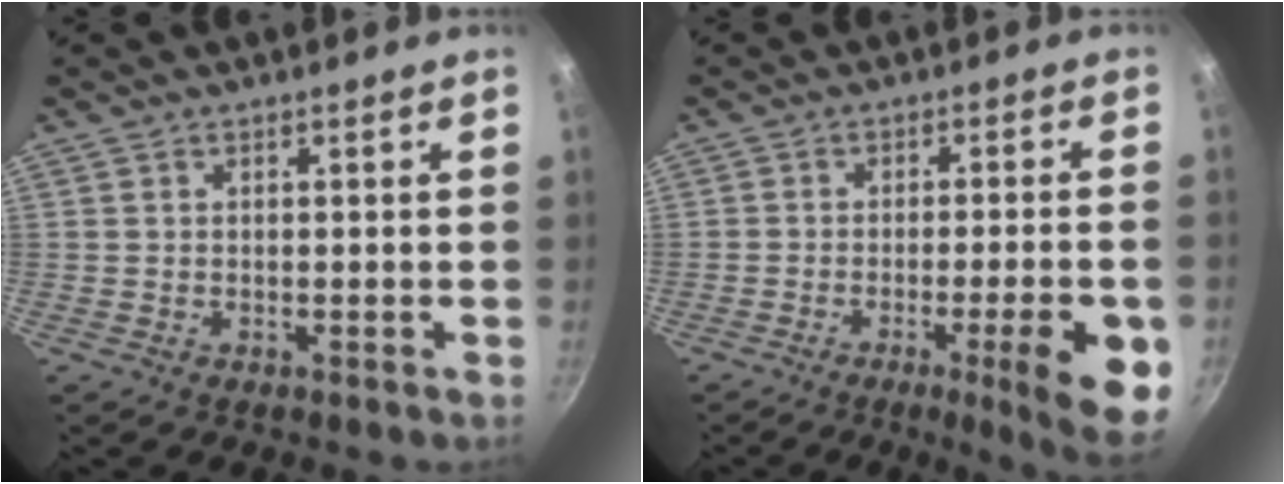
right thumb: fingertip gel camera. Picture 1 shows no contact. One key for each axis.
{"total": 12.2, "fx": -4.3, "fy": 2.0, "fz": 11.2, "tx": -0.135, "ty": 0.015, "tz": -0.055}